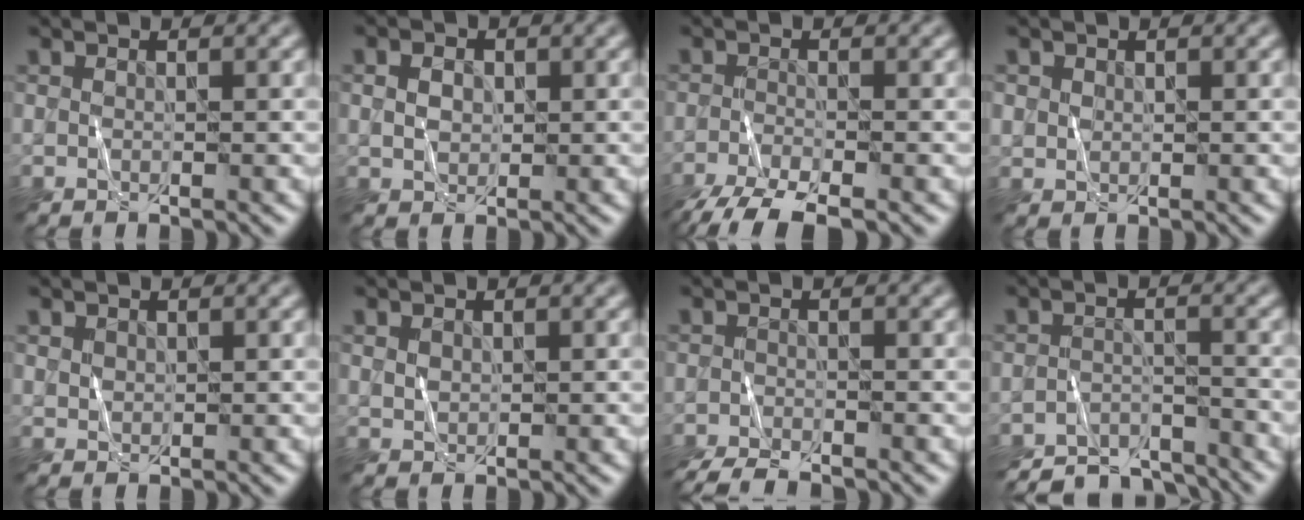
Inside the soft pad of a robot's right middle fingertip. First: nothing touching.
{"total": 1.6, "force": [0.5, 1.3, 0.8], "torque": [-0.015, 0.003, 0.005]}
{"total": 5.5, "force": [-4.3, 1.2, 3.2], "torque": [-0.062, -0.015, -0.085]}
{"total": 1.0, "force": [0.3, 0.9, 0.3], "torque": [-0.004, 0.000, 0.008]}
{"total": 0.9, "force": [0.8, 0.5, 0.0], "torque": [0.000, -0.001, 0.015]}
{"total": 0.9, "force": [0.6, 0.7, 0.2], "torque": [-0.006, 0.000, 0.011]}
{"total": 4.5, "force": [-4.1, 0.7, 1.7], "torque": [-0.036, -0.016, -0.073]}
{"total": 6.0, "force": [-5.7, 1.3, 1.3], "torque": [-0.020, -0.007, -0.093]}